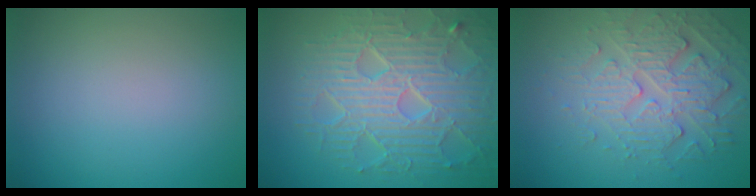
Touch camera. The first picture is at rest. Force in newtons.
{"total": 9.0, "press": 6.3, "slide": 6.5}
{"total": 4.7, "press": 4.2, "slide": 2.2}